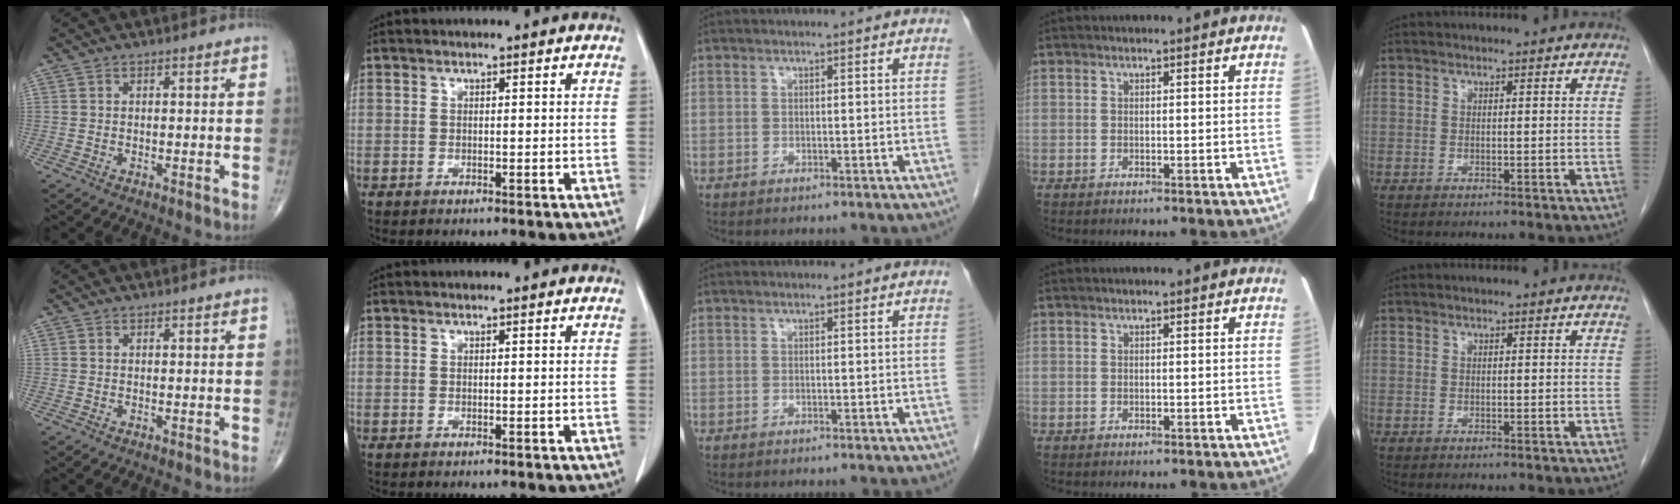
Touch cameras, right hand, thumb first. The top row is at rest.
{}